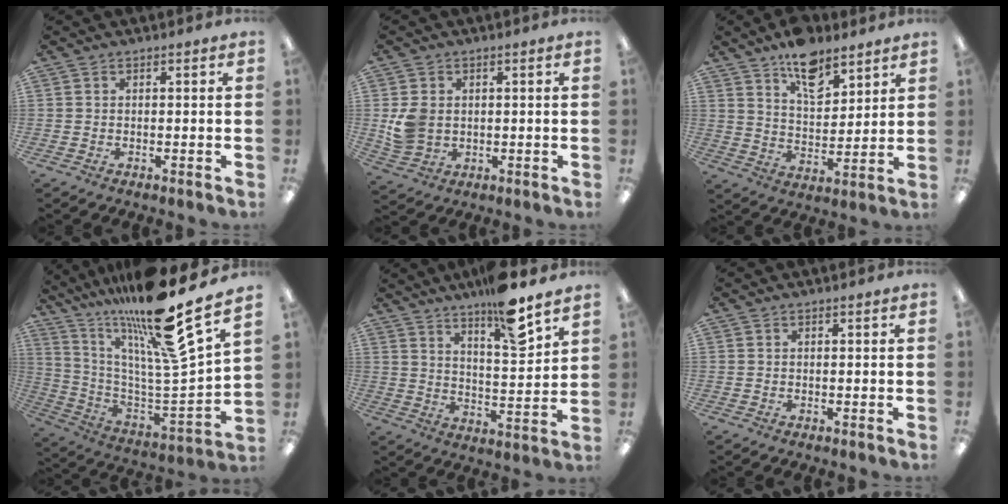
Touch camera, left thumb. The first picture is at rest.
{"total": 6.3, "force": [0.9, 5.2, 3.5], "torque": [-0.066, 0.002, 0.017]}
{"total": 11.5, "force": [8.5, 5.6, 5.3], "torque": [-0.073, -0.049, 0.152]}
{"total": 21.5, "force": [16.3, 1.3, 13.9], "torque": [-0.217, -0.130, 0.249]}
{"total": 14.5, "force": [11.8, 1.8, 8.3], "torque": [-0.141, -0.078, 0.192]}
{"total": 0.0}